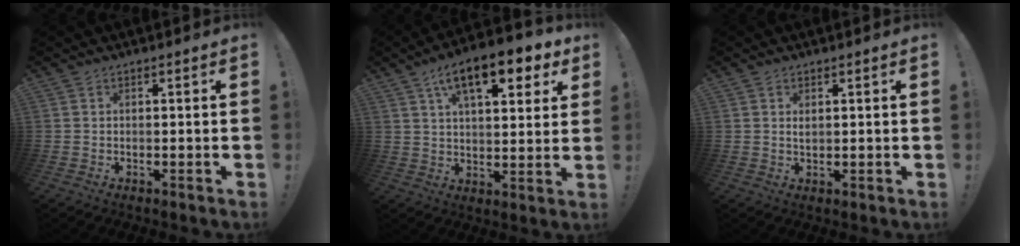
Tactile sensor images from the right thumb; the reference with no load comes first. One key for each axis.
{"total": 15.2, "fx": 7.6, "fy": 6.1, "fz": 11.7, "tx": -0.177, "ty": -0.028, "tz": 0.122}
{"total": 1.1, "fx": 0.4, "fy": 0.6, "fz": 0.7, "tx": -0.005, "ty": -0.004, "tz": 0.006}